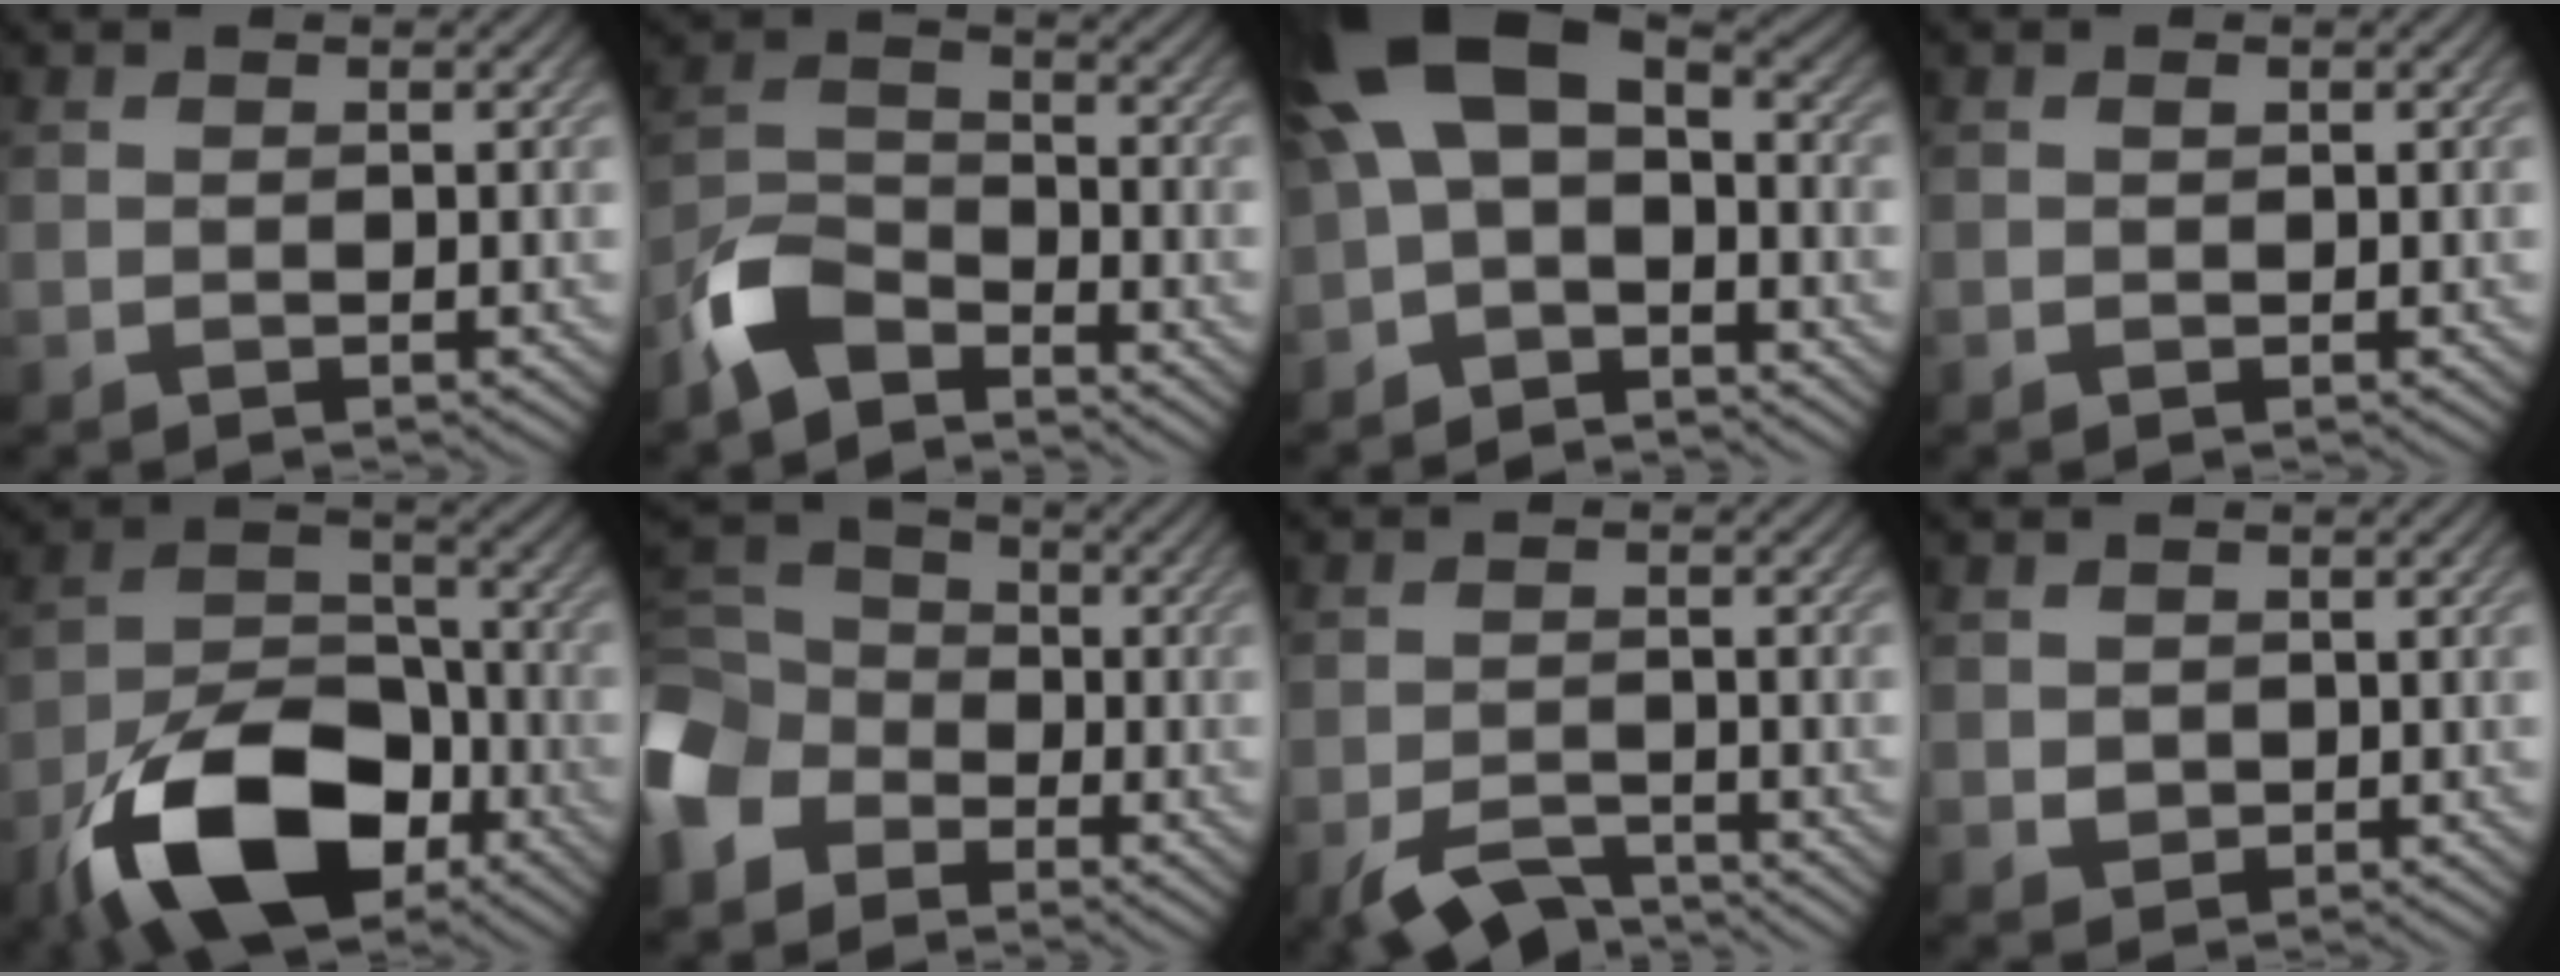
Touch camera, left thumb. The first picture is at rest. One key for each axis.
{"total": 7.4, "fx": -5.6, "fy": 3.1, "fz": 3.7, "tx": -0.082, "ty": -0.002, "tz": -0.133}
{"total": 9.6, "fx": -1.4, "fy": 5.9, "fz": 7.5, "tx": -0.149, "ty": 0.005, "tz": -0.039}
{"total": 0.5, "fx": 0.1, "fy": 0.4, "fz": 0.4, "tx": -0.006, "ty": -0.002, "tz": 0.001}
{"total": 15.6, "fx": -8.5, "fy": 8.6, "fz": 9.9, "tx": -0.206, "ty": -0.023, "tz": -0.163}
{"total": 10.3, "fx": -4.9, "fy": 7.7, "fz": 4.9, "tx": -0.158, "ty": -0.017, "tz": -0.118}
{"total": 4.5, "fx": -3.5, "fy": 1.6, "fz": 2.5, "tx": -0.048, "ty": -0.007, "tz": -0.062}
{"total": 1.4, "fx": 0.4, "fy": 1.3, "fz": 0.5, "tx": -0.016, "ty": -0.006, "tz": 0.009}